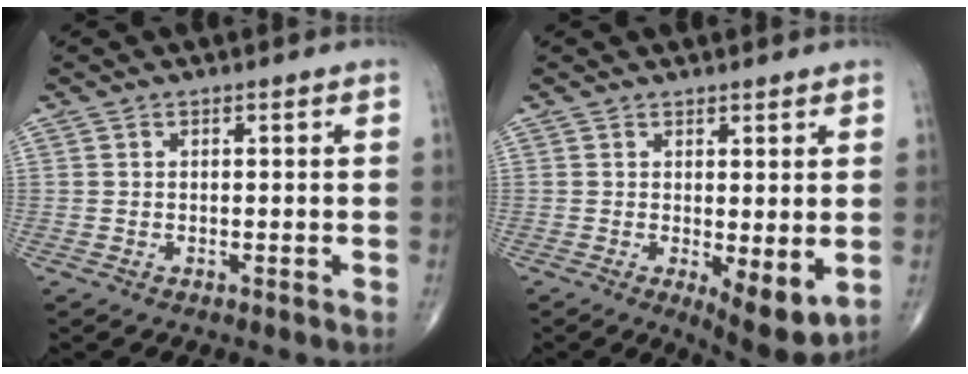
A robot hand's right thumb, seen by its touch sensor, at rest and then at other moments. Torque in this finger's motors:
{"motor_torque": [0.81, 1.52, 0.02, -0.12, 0.22]}